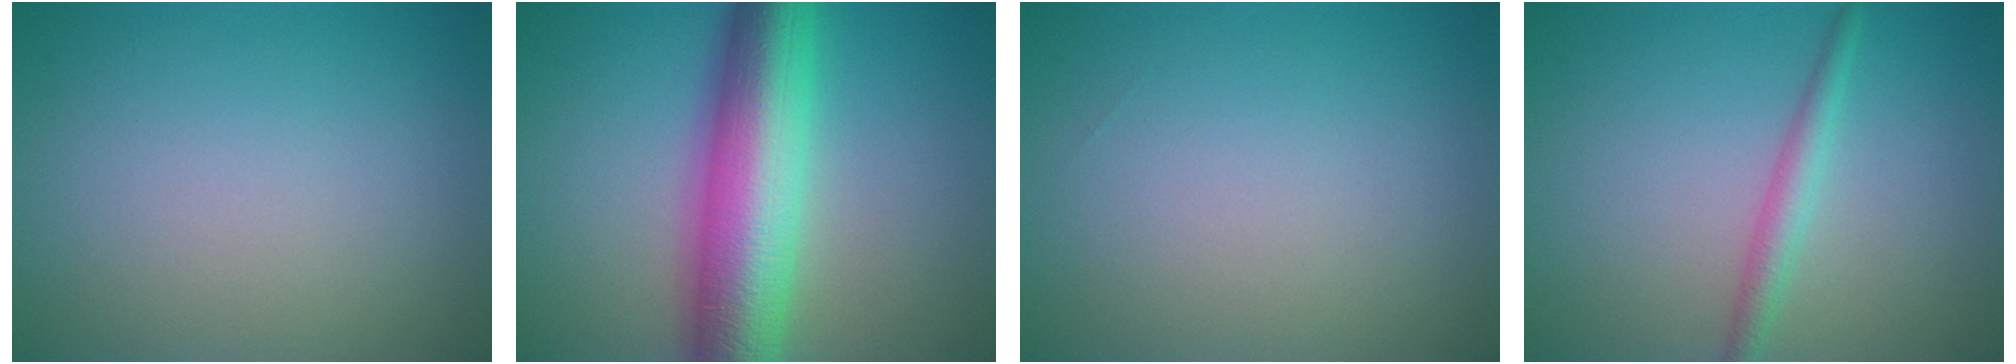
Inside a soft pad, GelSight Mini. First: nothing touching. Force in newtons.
{"total": 10.9, "press": 10.9, "slide": 0.2}
{"total": 0.0}
{"total": 2.1, "press": 2.1, "slide": 0.1}